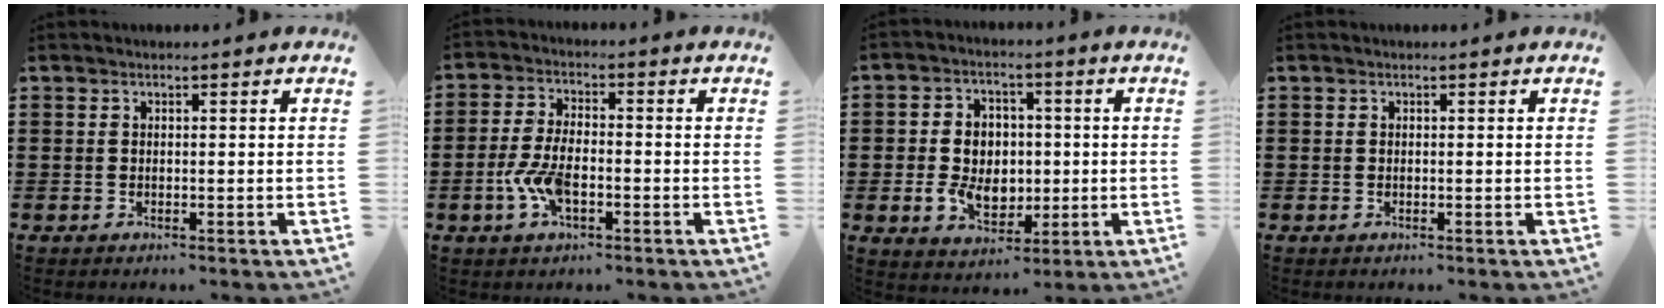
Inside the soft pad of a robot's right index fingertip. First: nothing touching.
{"total": 6.4, "force": [-2.0, 2.9, 5.3], "torque": [-0.124, -0.003, -0.043]}
{"total": 7.6, "force": [-0.5, 6.0, 4.5], "torque": [-0.087, 0.011, -0.012]}
{"total": 0.0}